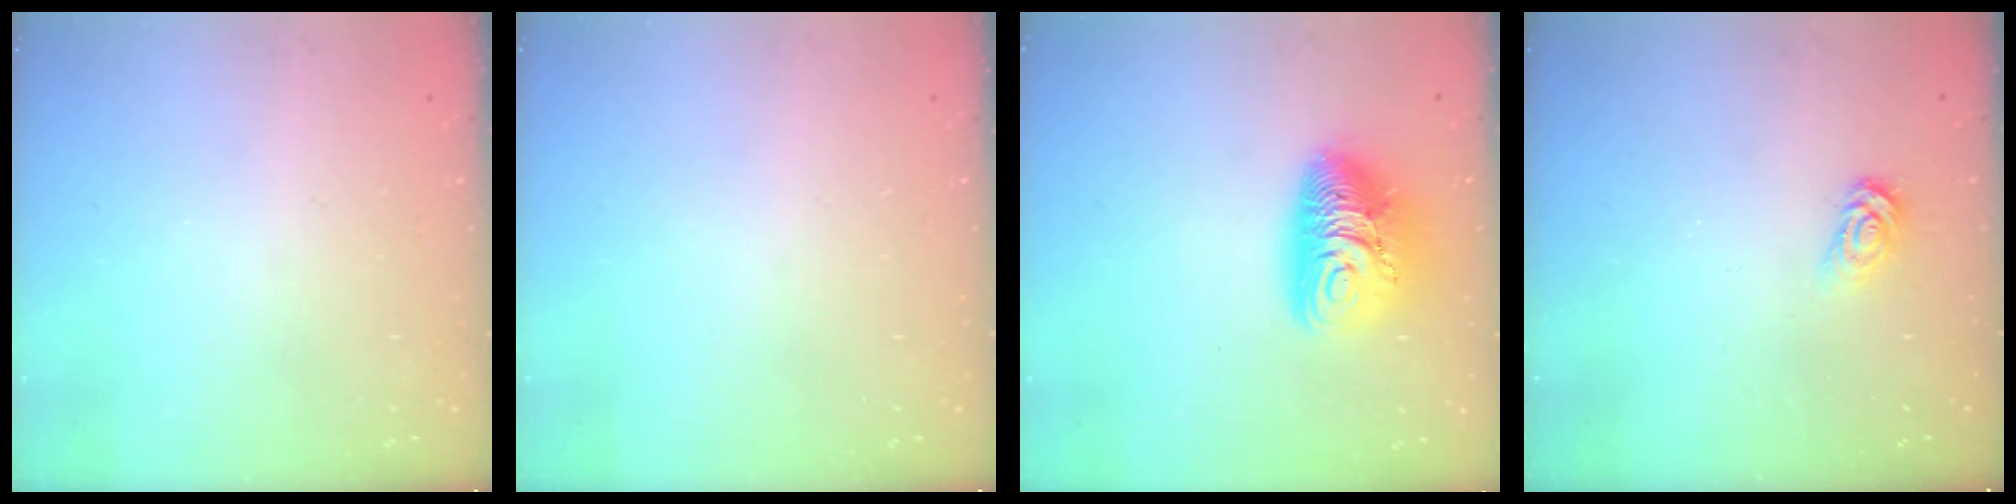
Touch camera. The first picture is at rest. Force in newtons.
{"total": 0.0}
{"total": 11.3, "press": 11.3, "slide": 0.8}
{"total": 3.0, "press": 3.0, "slide": 0.3}